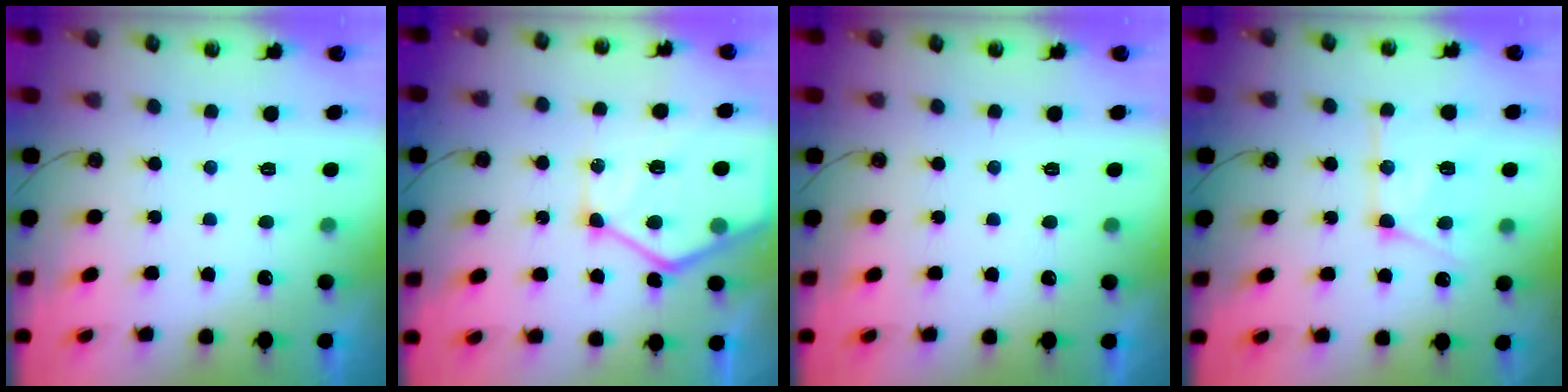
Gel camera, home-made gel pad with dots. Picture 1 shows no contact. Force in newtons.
{"total": 15.7, "press": 15.6, "slide": 1.4}
{"total": 0.0}
{"total": 13.5, "press": 13.4, "slide": 1.7}